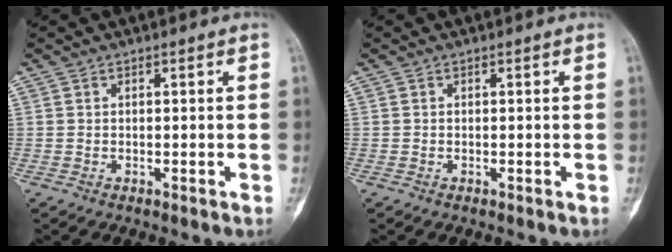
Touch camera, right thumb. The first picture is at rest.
{"total": 0.0}